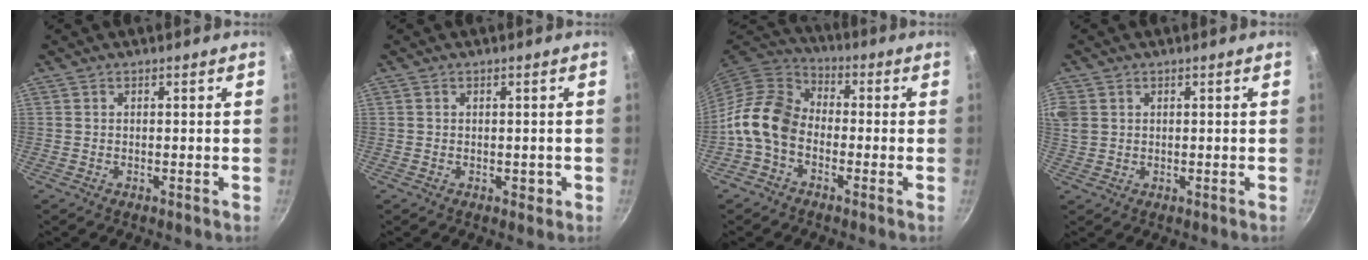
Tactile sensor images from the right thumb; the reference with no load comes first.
{"total": 1.5, "force": [-0.2, 1.2, 0.8], "torque": [-0.004, 0.001, -0.003]}
{"total": 11.2, "force": [-3.0, 8.1, 7.1], "torque": [-0.113, 0.038, -0.083]}
{"total": 6.5, "force": [1.9, 5.2, 3.4], "torque": [-0.074, 0.008, 0.042]}